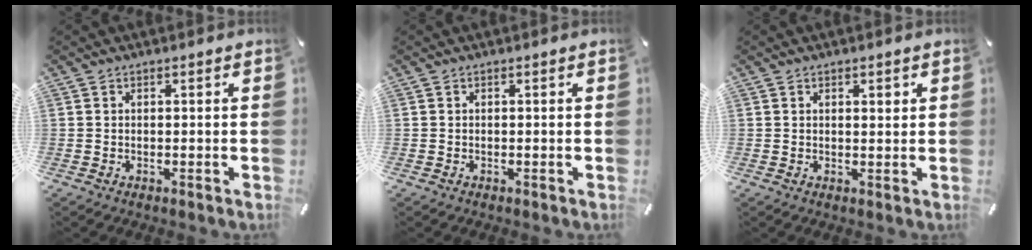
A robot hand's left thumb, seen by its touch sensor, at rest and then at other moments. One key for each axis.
{"total": 0.0}
{"total": 1.3, "fx": 0.9, "fy": 0.5, "fz": 0.7, "tx": -0.015, "ty": 0.000, "tz": 0.017}